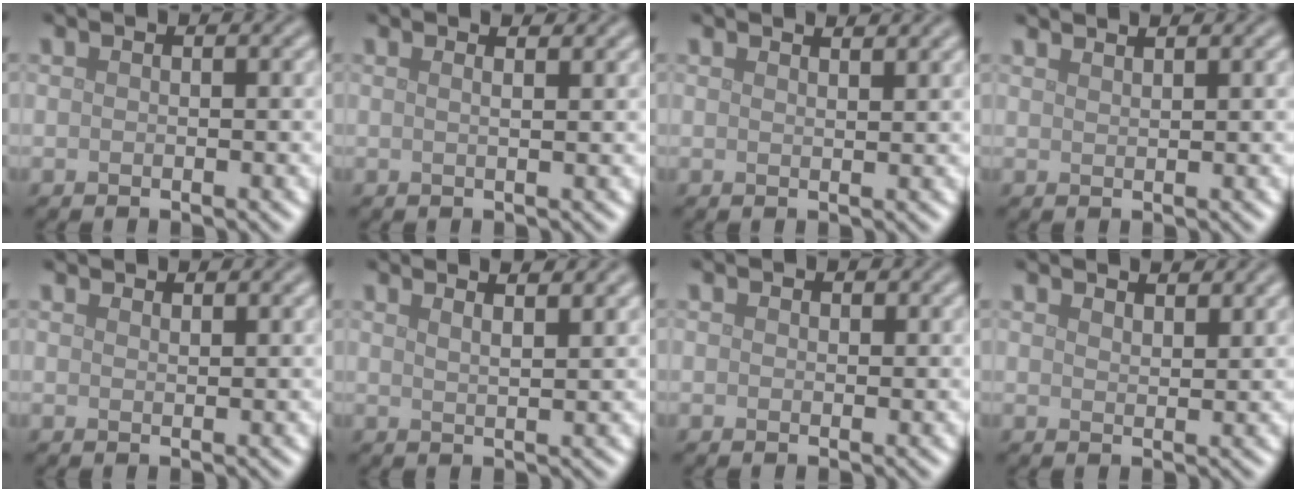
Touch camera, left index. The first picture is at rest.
{"total": 2.8, "force": [1.7, 1.3, 1.9], "torque": [-0.005, 0.011, -0.011]}
{"total": 1.9, "force": [1.7, 0.4, 0.7], "torque": [-0.001, 0.007, 0.013]}
{"total": 2.2, "force": [1.9, 0.5, 0.9], "torque": [0.004, 0.002, 0.013]}
{"total": 1.8, "force": [1.7, 0.2, 0.4], "torque": [-0.006, 0.001, 0.022]}
{"total": 5.0, "force": [3.6, 1.7, 3.0], "torque": [-0.011, 0.031, 0.015]}
{"total": 0.5, "force": [0.4, 0.4, 0.1], "torque": [0.000, -0.001, 0.005]}
{"total": 2.3, "force": [2.2, 0.4, 0.7], "torque": [-0.010, 0.003, 0.036]}